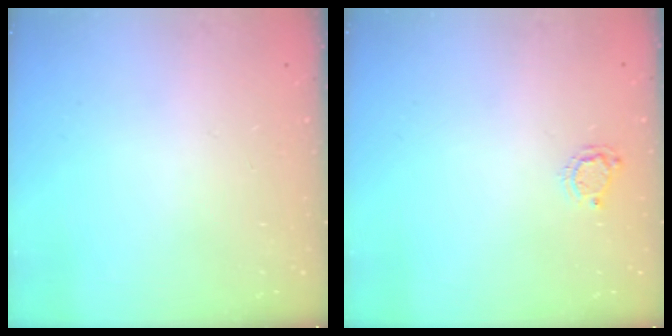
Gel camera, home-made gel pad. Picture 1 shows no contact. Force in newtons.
{"total": 4.5, "press": 4.5, "slide": 0.5}